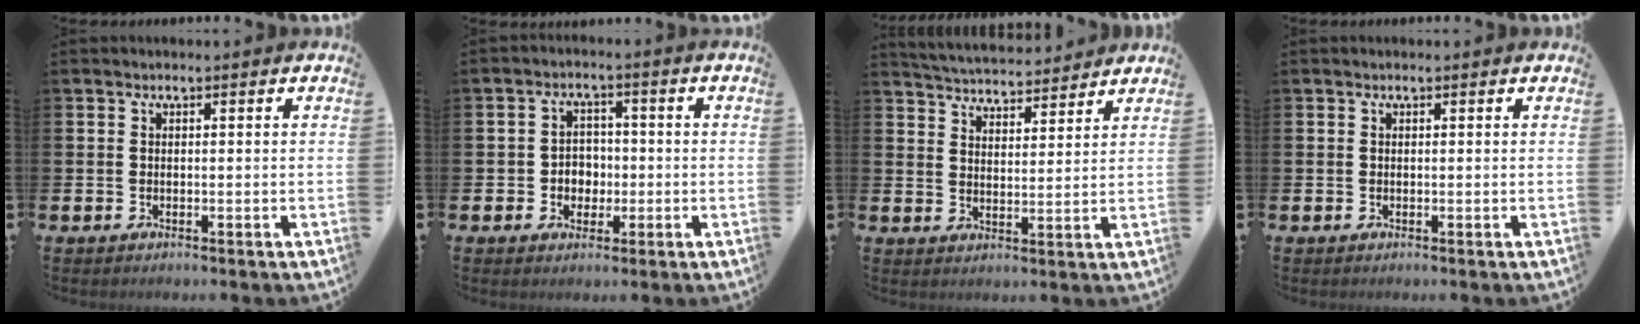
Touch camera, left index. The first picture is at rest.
{"total": 3.3, "force": [-0.5, 3.0, 1.2], "torque": [-0.021, 0.000, -0.018]}
{"total": 5.0, "force": [5.0, 0.5, 0.1], "torque": [-0.018, -0.034, 0.088]}
{"total": 0.0}